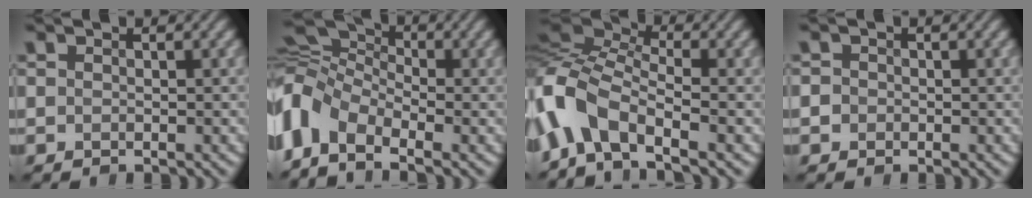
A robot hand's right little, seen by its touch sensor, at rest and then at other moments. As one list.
[{"total": 8.2, "force": [-3.1, 5.4, 5.4], "torque": [-0.125, 0.009, -0.086]}, {"total": 8.6, "force": [-3.7, 4.4, 6.4], "torque": [-0.134, 0.012, -0.094]}, {"total": 1.0, "force": [-0.2, 1.0, 0.1], "torque": [0.007, 0.004, -0.009]}]